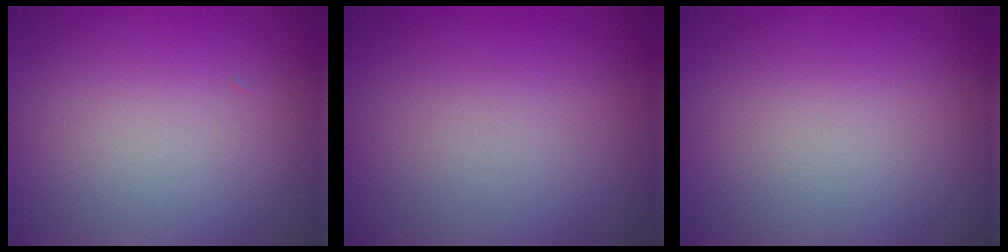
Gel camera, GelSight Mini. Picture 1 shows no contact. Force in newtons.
{"total": 0.0}
{"total": 0.0}